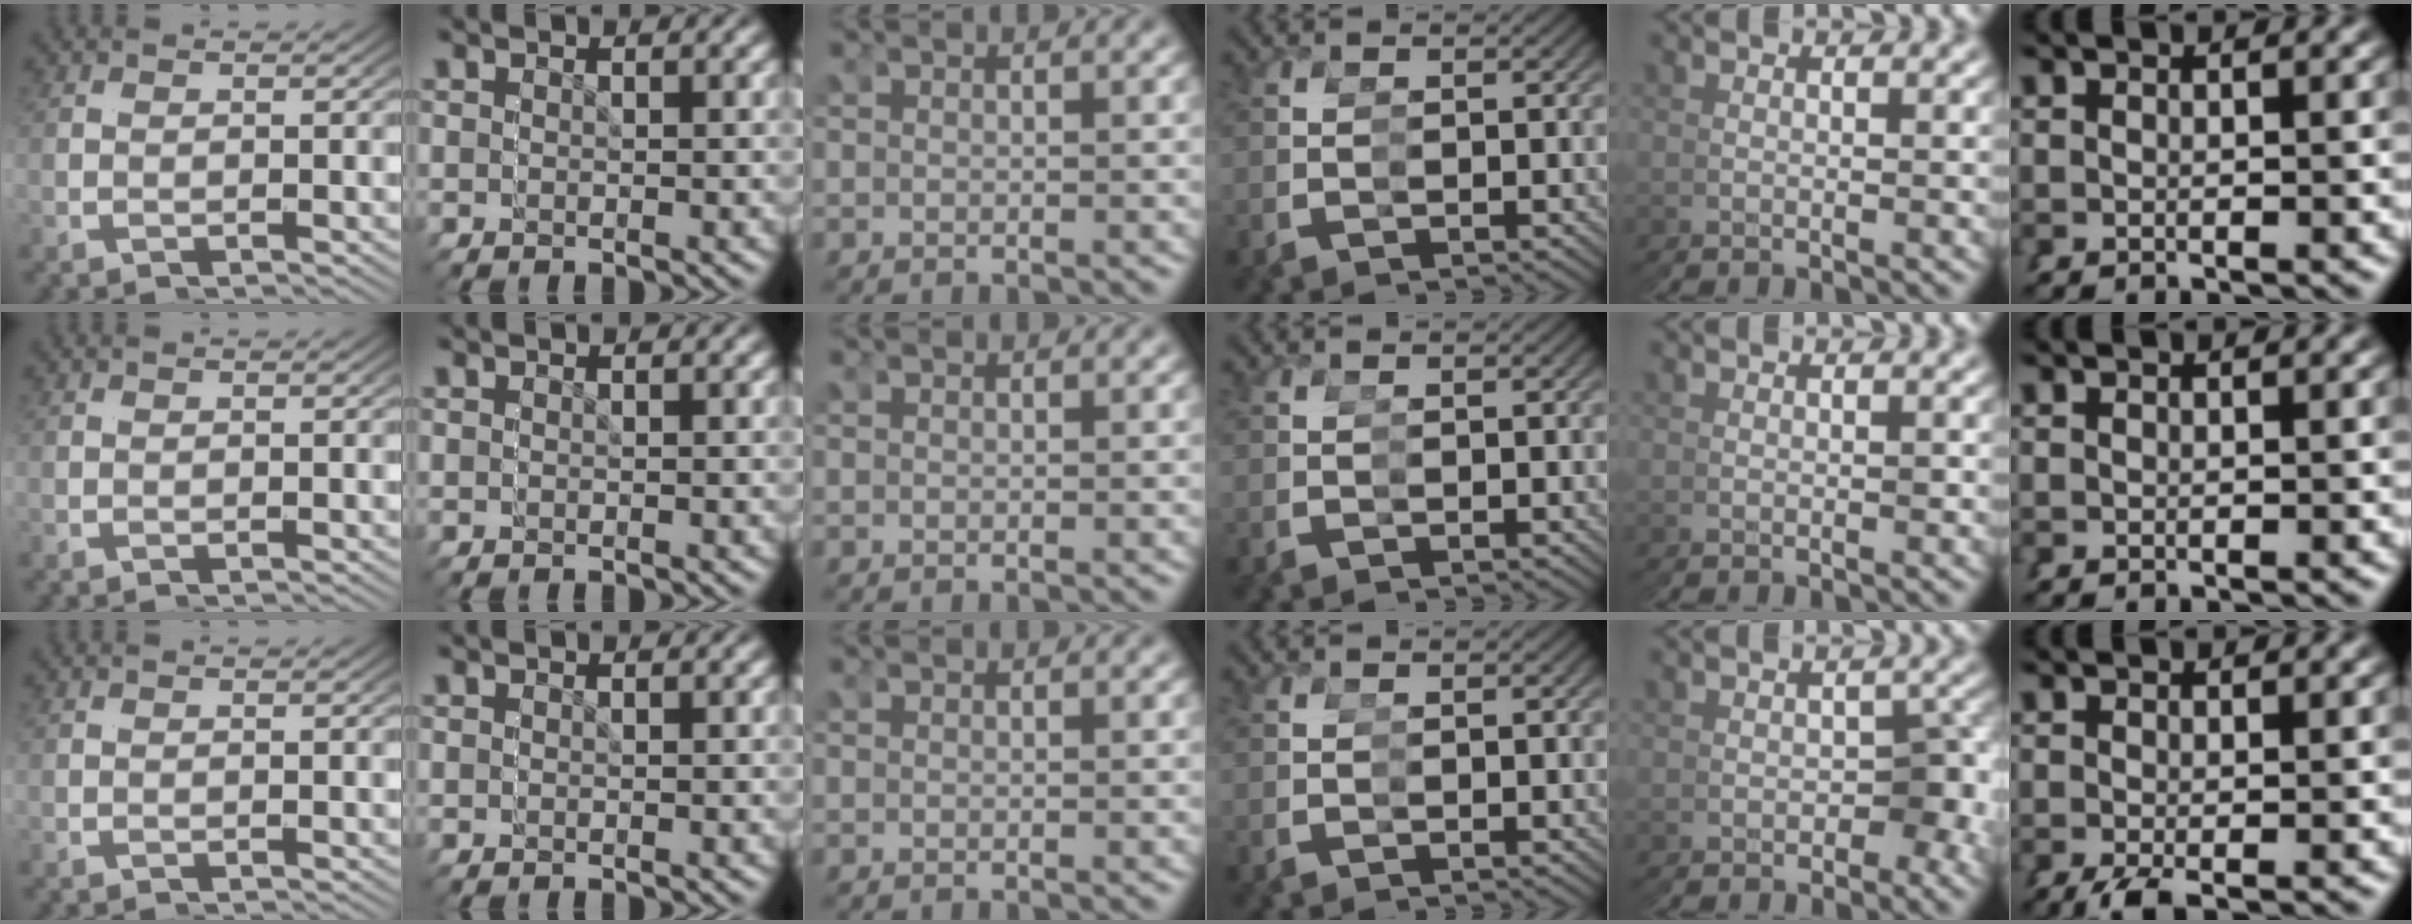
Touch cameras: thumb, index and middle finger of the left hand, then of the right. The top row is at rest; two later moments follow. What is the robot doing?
{"motion": "grasp_and_lifting", "object": "stress ball aka squeeze ball"}